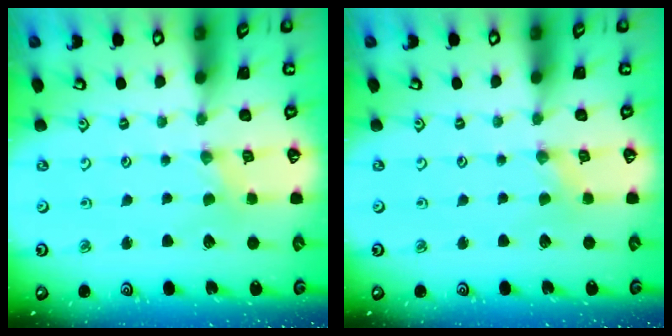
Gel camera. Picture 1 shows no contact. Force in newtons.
{"total": 0.0}